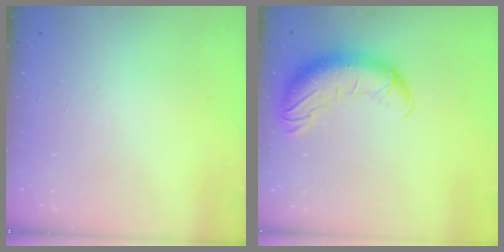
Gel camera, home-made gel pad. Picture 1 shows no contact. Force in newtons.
{"total": 14.8, "press": 14.3, "slide": 3.6}